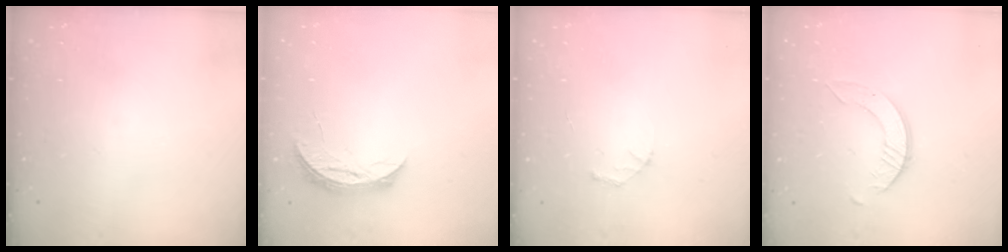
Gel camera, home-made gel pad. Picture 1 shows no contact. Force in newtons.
{"total": 5.6, "press": 5.6, "slide": 0.6}
{"total": 1.9, "press": 1.9, "slide": 0.2}
{"total": 4.5, "press": 4.5, "slide": 0.3}